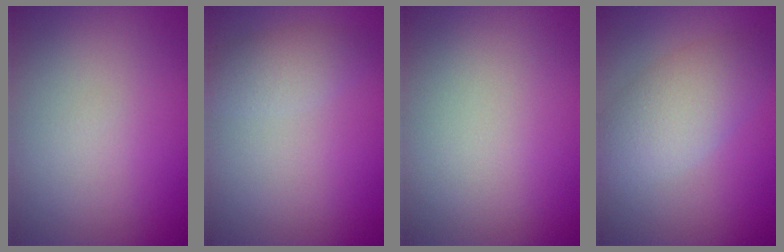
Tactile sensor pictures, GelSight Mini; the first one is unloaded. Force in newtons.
{"total": 2.1, "press": 2.1, "slide": 0.2}
{"total": 0.0}
{"total": 4.6, "press": 4.6, "slide": 0.3}